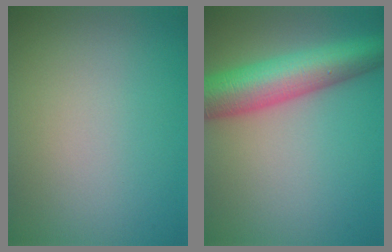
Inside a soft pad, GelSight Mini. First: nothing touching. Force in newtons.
{"total": 8.6, "press": 8.6, "slide": 0.2}